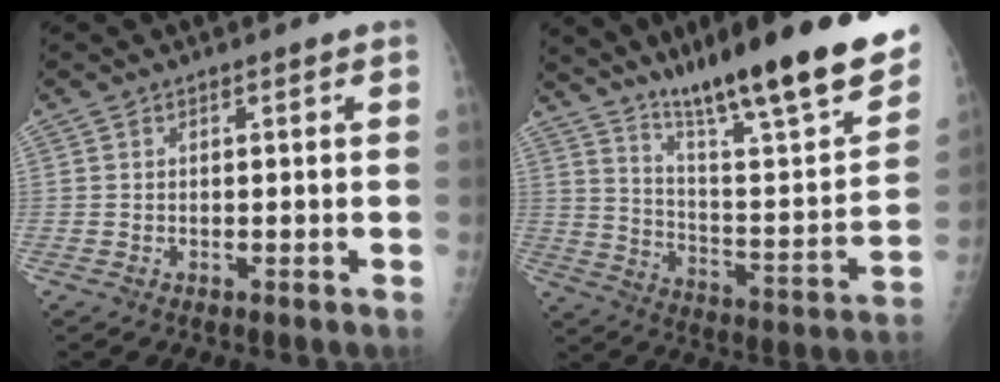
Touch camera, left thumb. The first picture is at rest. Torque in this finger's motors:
{"motor_torque": [0.56, 0.49, 1.54, -1.23, 0.41]}